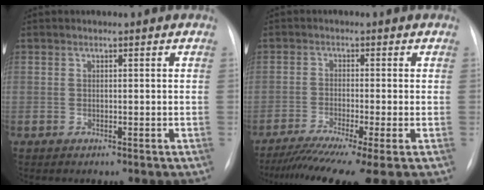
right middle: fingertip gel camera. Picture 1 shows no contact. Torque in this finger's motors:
{"motor_torque": [1.20, -0.94, 0.21, 0.05]}